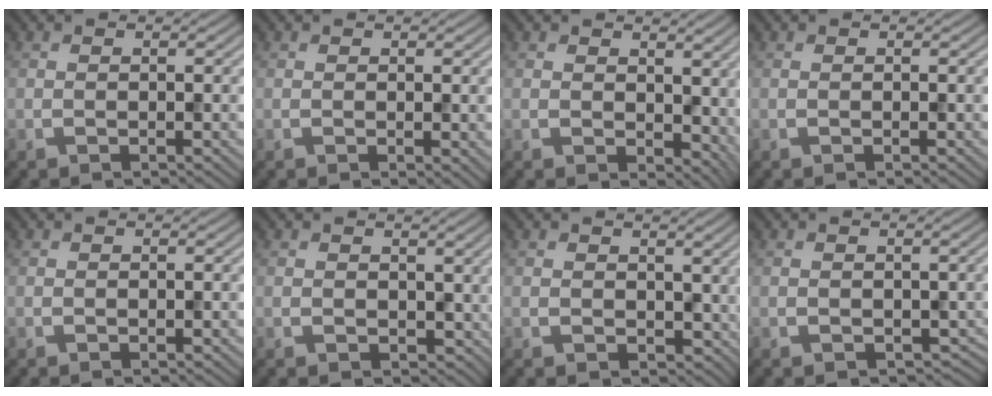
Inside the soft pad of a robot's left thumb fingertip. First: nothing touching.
{"total": 0.9, "force": [0.1, 0.5, 0.7], "torque": [-0.006, -0.003, 0.003]}
{"total": 5.6, "force": [1.5, 4.0, 3.7], "torque": [-0.067, -0.018, 0.034]}
{"total": 0.0}
{"total": 0.0}
{"total": 2.8, "force": [0.6, 2.3, 1.5], "torque": [-0.036, -0.010, 0.011]}
{"total": 3.6, "force": [0.7, 2.8, 2.1], "torque": [-0.049, -0.011, 0.012]}
{"total": 2.2, "force": [-0.3, 1.9, 1.1], "torque": [-0.025, -0.017, -0.003]}